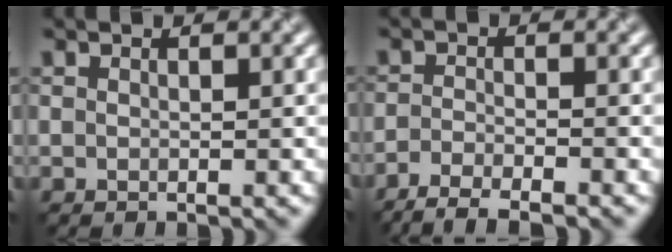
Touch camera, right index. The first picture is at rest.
{"total": 4.4, "force": [-3.8, 0.6, 2.1], "torque": [-0.047, -0.002, -0.073]}